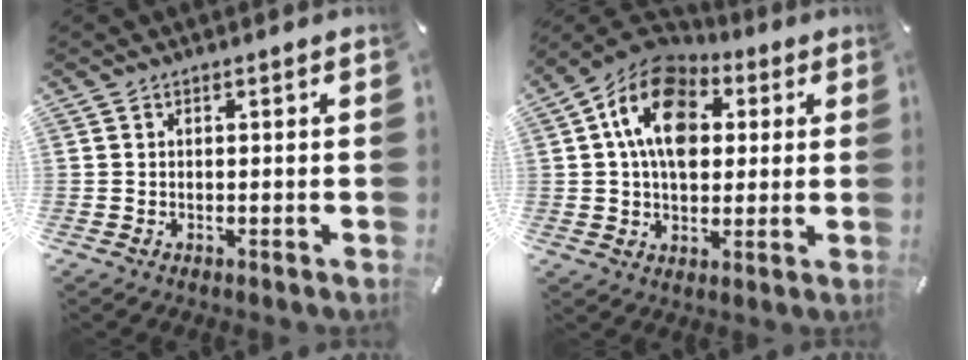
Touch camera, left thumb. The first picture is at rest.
{"total": 15.4, "force": [3.9, 11.2, 9.8], "torque": [-0.171, 0.001, 0.069]}